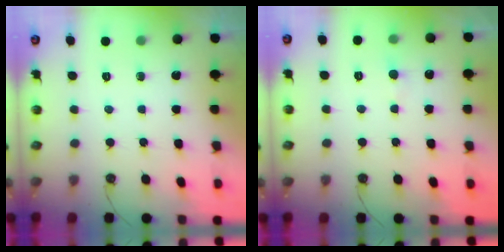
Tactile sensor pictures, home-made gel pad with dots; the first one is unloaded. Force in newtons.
{"total": 1.1, "press": 0.9, "slide": 0.5}